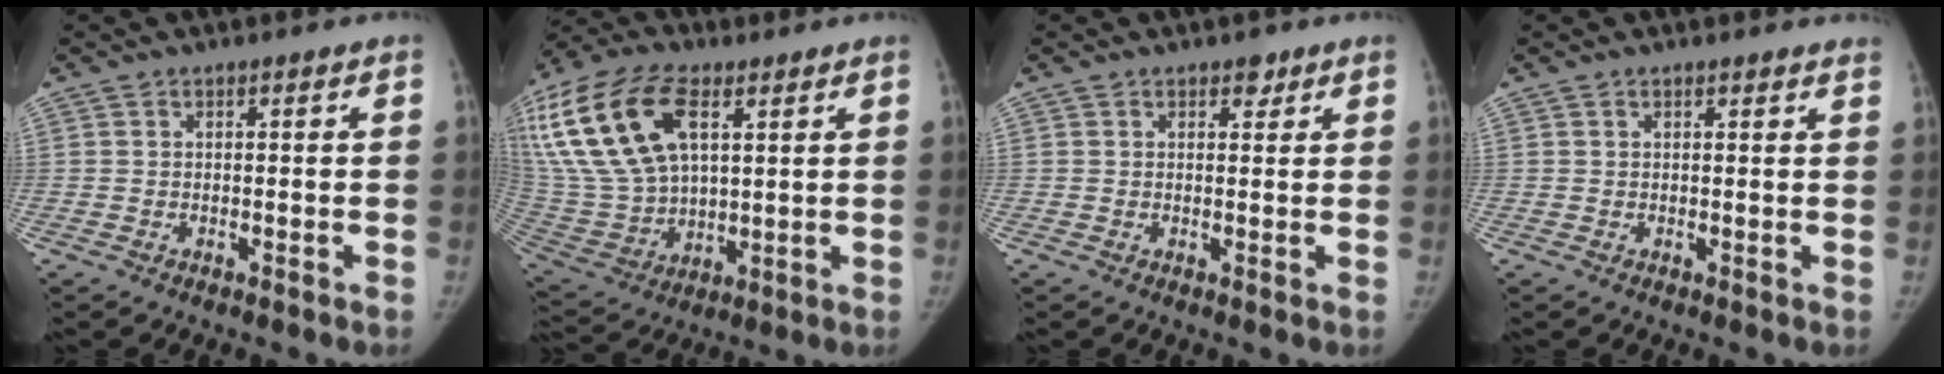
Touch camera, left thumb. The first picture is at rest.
{"total": 25.0, "force": [9.5, 14.2, 18.2], "torque": [-0.385, -0.003, 0.186]}
{"total": 1.9, "force": [1.2, 1.1, 0.8], "torque": [0.002, -0.006, 0.014]}
{"total": 1.5, "force": [1.5, 0.3, 0.2], "torque": [0.001, -0.006, 0.009]}